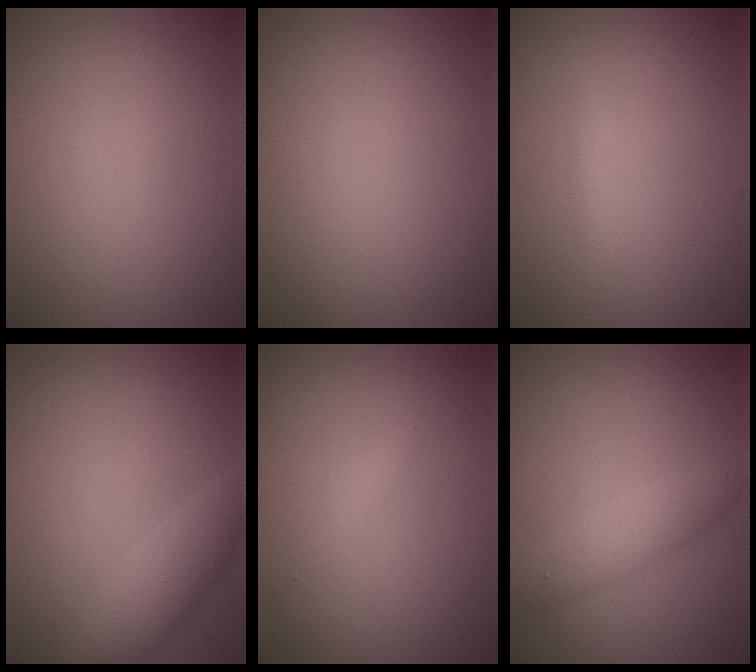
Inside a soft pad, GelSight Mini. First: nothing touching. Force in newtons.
{"total": 0.0}
{"total": 0.9, "press": 0.9, "slide": 0.0}
{"total": 3.1, "press": 3.1, "slide": 0.2}
{"total": 0.8, "press": 0.8, "slide": 0.1}
{"total": 2.8, "press": 2.8, "slide": 0.1}